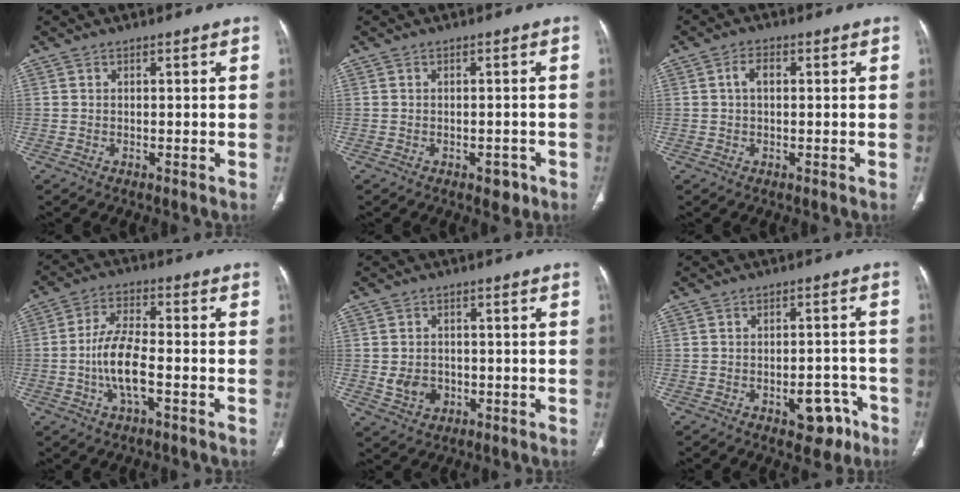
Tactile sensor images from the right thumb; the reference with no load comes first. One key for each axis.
{"total": 2.3, "fx": -1.3, "fy": 1.2, "fz": 1.3, "tx": -0.006, "ty": 0.005, "tz": -0.012}
{"total": 2.7, "fx": 0.3, "fy": 1.6, "fz": 2.1, "tx": -0.038, "ty": 0.009, "tz": 0.002}
{"total": 8.8, "fx": -2.4, "fy": 3.2, "fz": 7.9, "tx": -0.160, "ty": 0.020, "tz": -0.050}
{"total": 4.5, "fx": -0.8, "fy": 3.7, "fz": 2.4, "tx": -0.028, "ty": 0.005, "tz": -0.006}
{"total": 7.0, "fx": -3.8, "fy": 3.9, "fz": 4.4, "tx": -0.027, "ty": 0.035, "tz": -0.043}